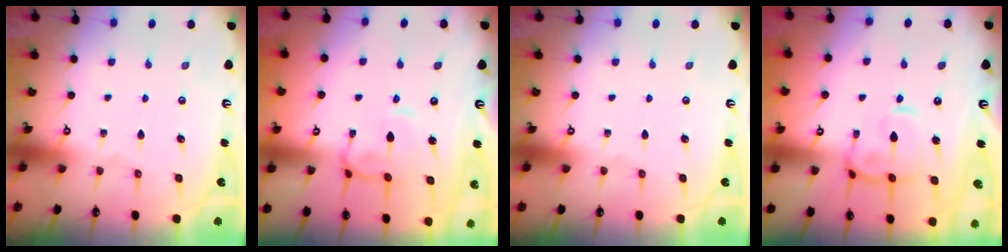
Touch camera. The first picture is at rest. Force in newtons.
{"total": 0.8, "press": 0.5, "slide": 0.6}
{"total": 0.0}
{"total": 5.2, "press": 5.1, "slide": 1.0}